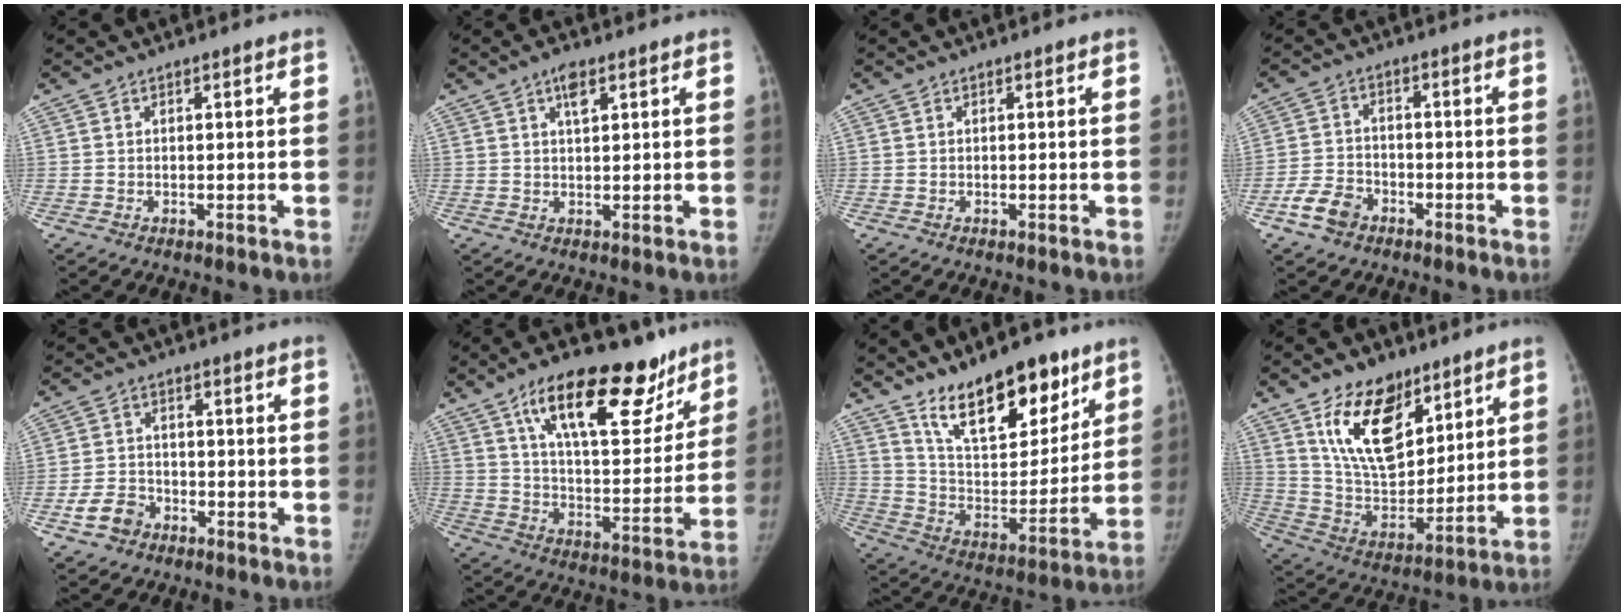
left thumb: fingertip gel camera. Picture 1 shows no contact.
{"total": 3.3, "force": [1.8, 1.3, 2.5], "torque": [-0.039, -0.002, 0.030]}
{"total": 0.0}
{"total": 6.0, "force": [-3.5, 4.1, 2.6], "torque": [-0.045, 0.020, -0.066]}
{"total": 5.4, "force": [-3.1, 4.0, 2.1], "torque": [-0.031, 0.022, -0.053]}
{"total": 23.6, "force": [14.5, 9.9, 15.7], "torque": [-0.189, -0.048, 0.232]}
{"total": 19.6, "force": [13.2, 8.6, 11.6], "torque": [-0.126, -0.082, 0.228]}
{"total": 17.3, "force": [9.9, 9.6, 10.4], "torque": [-0.130, -0.060, 0.190]}